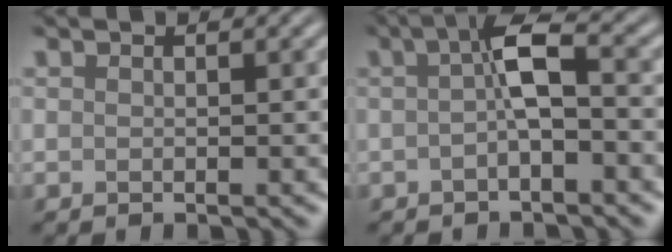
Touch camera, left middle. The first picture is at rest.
{"total": 3.4, "force": [0.0, 0.6, 3.3], "torque": [-0.059, 0.017, -0.002]}